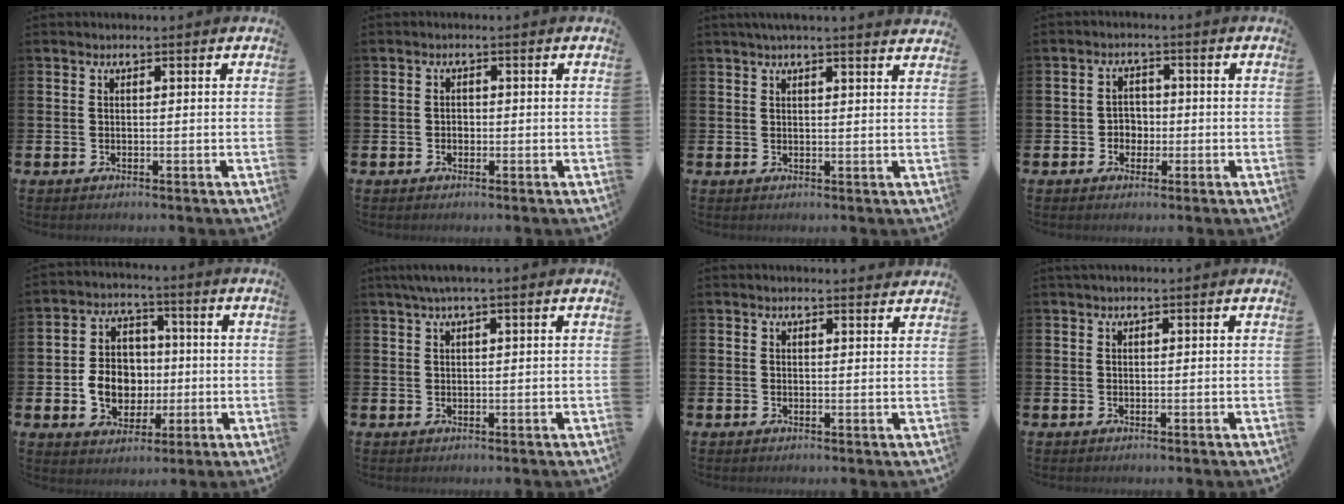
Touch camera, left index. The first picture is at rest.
{"total": 1.0, "force": [-0.4, 0.9, 0.3], "torque": [-0.001, 0.001, -0.010]}
{"total": 2.4, "force": [2.3, -0.5, 0.5], "torque": [-0.019, -0.008, 0.043]}
{"total": 2.6, "force": [-0.7, 2.4, 0.8], "torque": [-0.007, 0.002, -0.022]}
{"total": 7.5, "force": [-0.9, 6.5, 3.6], "torque": [-0.056, 0.015, -0.019]}
{"total": 2.1, "force": [1.4, -0.1, 1.6], "torque": [-0.032, 0.002, 0.025]}
{"total": 1.3, "force": [1.3, 0.1, 0.1], "torque": [0.011, -0.007, 0.020]}
{"total": 0.6, "force": [0.4, 0.1, 0.4], "torque": [0.000, -0.001, 0.006]}